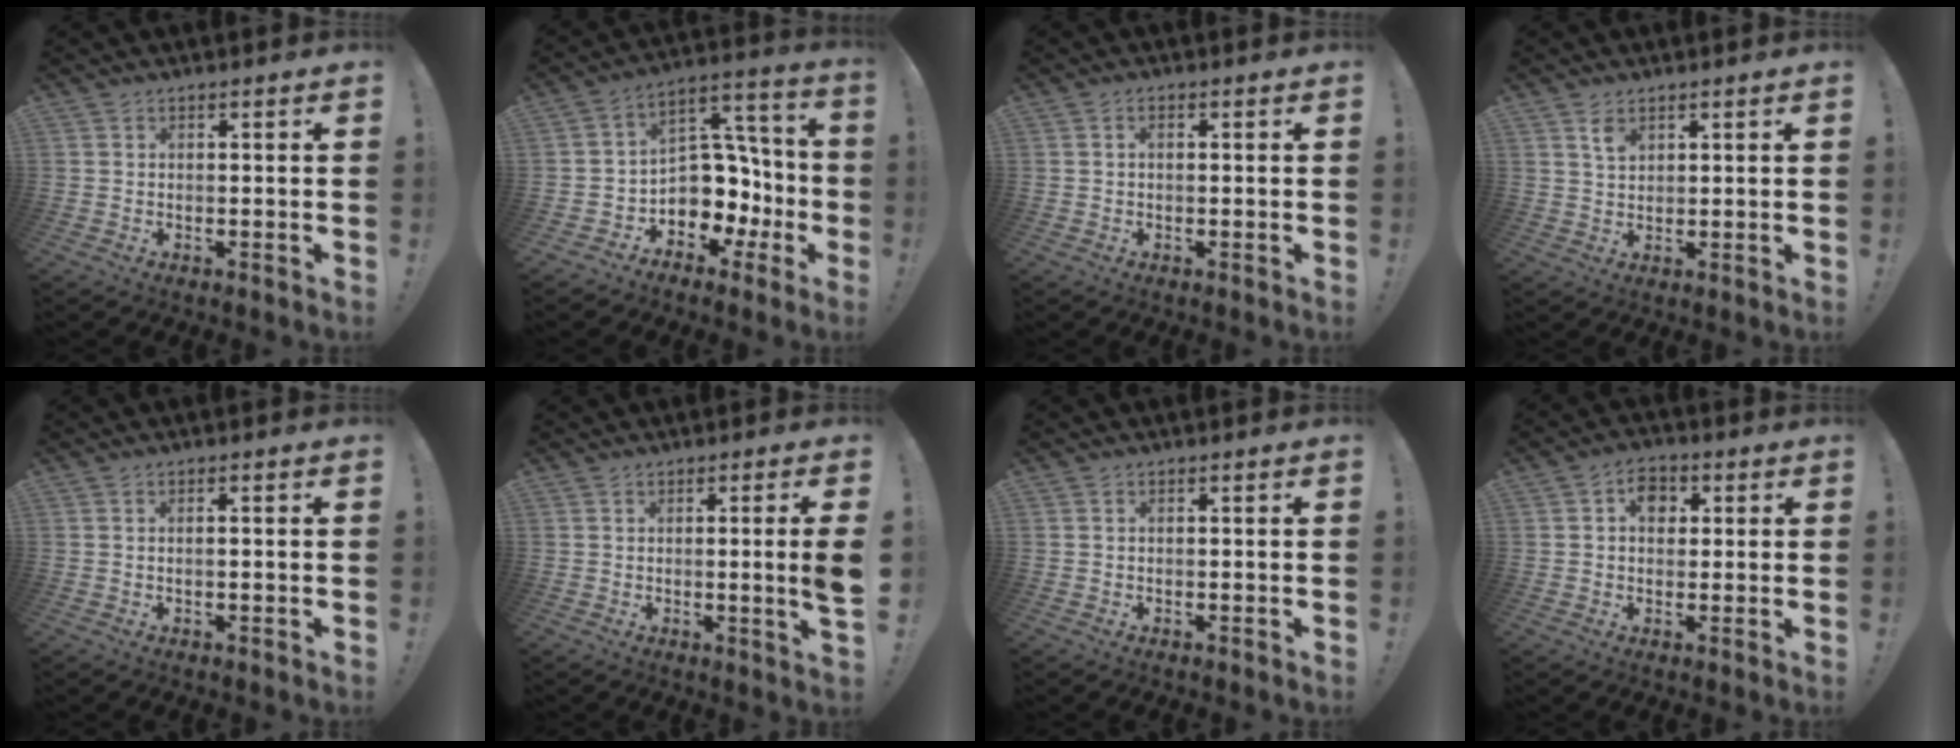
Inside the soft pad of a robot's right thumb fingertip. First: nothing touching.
{"total": 11.2, "force": [-0.4, 10.1, 5.0], "torque": [-0.057, -0.011, 0.016]}
{"total": 1.3, "force": [0.1, 0.7, 1.1], "torque": [-0.019, 0.003, 0.001]}
{"total": 3.8, "force": [2.4, 2.2, 2.1], "torque": [-0.030, -0.013, 0.042]}
{"total": 1.1, "force": [-0.2, 0.1, 1.1], "torque": [-0.016, -0.001, -0.005]}
{"total": 5.6, "force": [0.3, -0.6, 5.5], "torque": [-0.084, -0.010, 0.002]}
{"total": 0.0}
{"total": 6.2, "force": [1.4, 4.9, 3.5], "torque": [-0.039, 0.001, 0.022]}